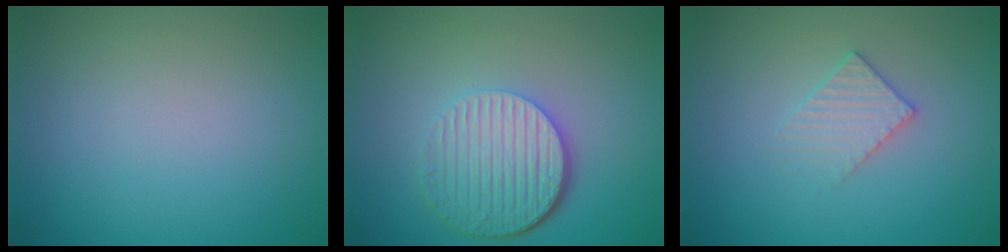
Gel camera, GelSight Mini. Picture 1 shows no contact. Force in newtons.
{"total": 5.9, "press": 4.2, "slide": 4.1}
{"total": 2.1, "press": 2.0, "slide": 0.3}